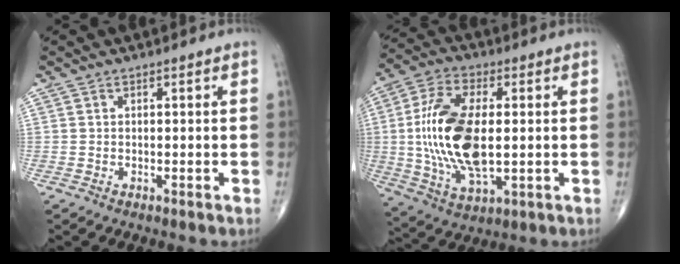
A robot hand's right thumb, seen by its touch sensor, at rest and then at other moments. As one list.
[{"total": 18.3, "force": [0.3, 8.8, 16.0], "torque": [-0.324, -0.005, 0.009]}]